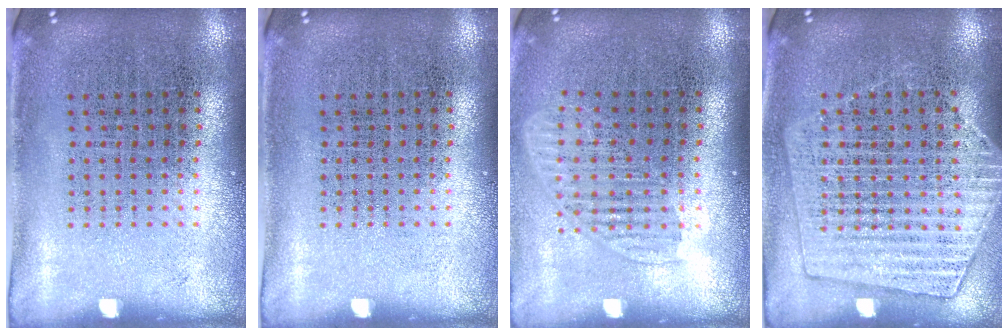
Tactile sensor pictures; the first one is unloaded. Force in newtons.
{"total": 0.0}
{"total": 1.4, "press": 1.2, "slide": 0.8}
{"total": 1.4, "press": 1.3, "slide": 0.5}